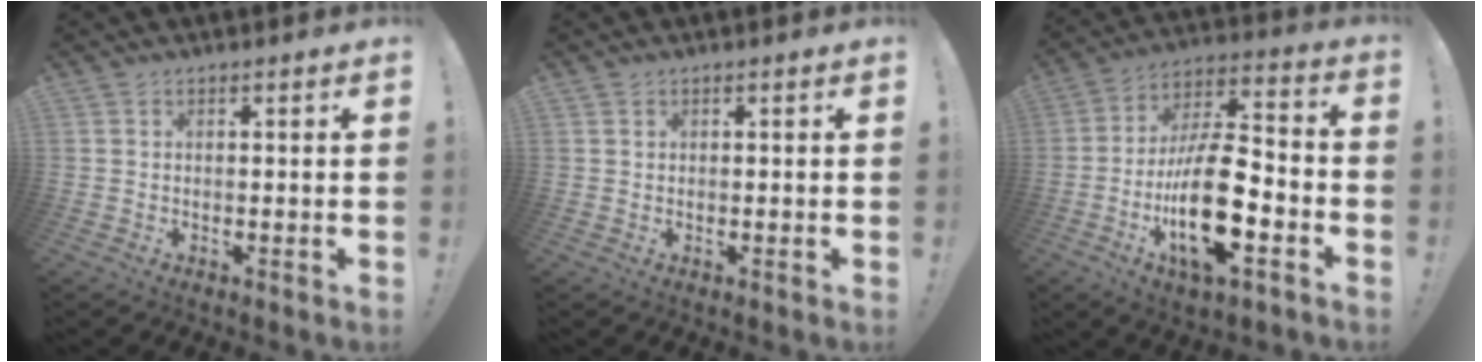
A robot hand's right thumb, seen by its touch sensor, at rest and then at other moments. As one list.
[{"total": 0.8, "force": [0.6, 0.4, -0.4], "torque": [0.007, 0.001, 0.011]}, {"total": 20.6, "force": [-6.3, 8.4, 17.7], "torque": [-0.325, 0.029, -0.101]}]